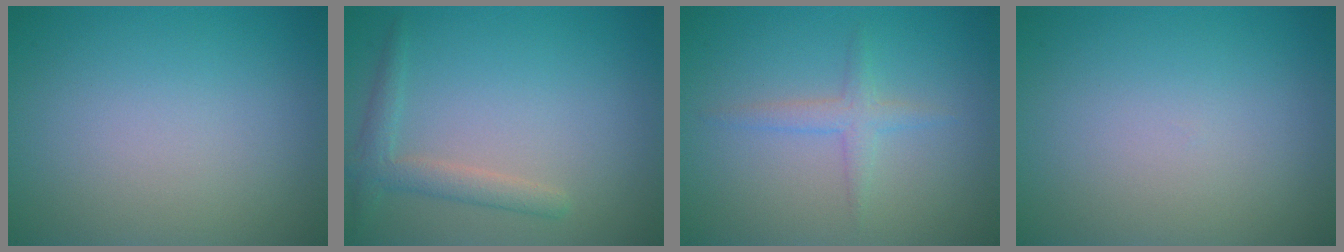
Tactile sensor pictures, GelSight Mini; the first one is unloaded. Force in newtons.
{"total": 2.3, "press": 2.2, "slide": 0.2}
{"total": 1.6, "press": 1.6, "slide": 0.1}
{"total": 0.0}